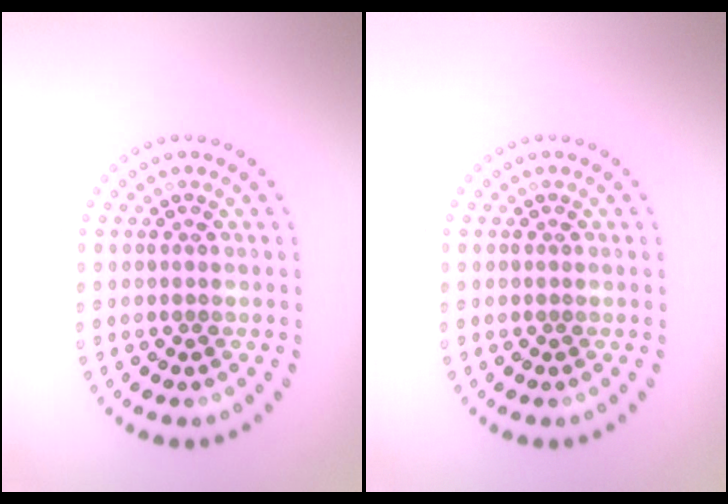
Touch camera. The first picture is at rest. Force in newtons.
{"total": 0.0}